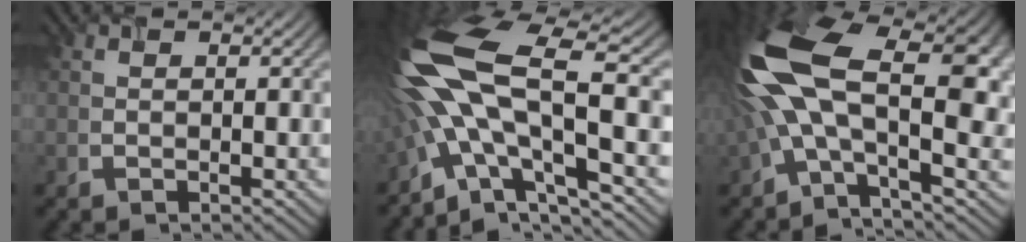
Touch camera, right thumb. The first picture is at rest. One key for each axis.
{"total": 17.4, "fx": -2.3, "fy": 6.6, "fz": 16.0, "tx": -0.344, "ty": -0.001, "tz": -0.038}
{"total": 17.0, "fx": 1.0, "fy": 7.3, "fz": 15.3, "tx": -0.321, "ty": 0.014, "tz": 0.011}